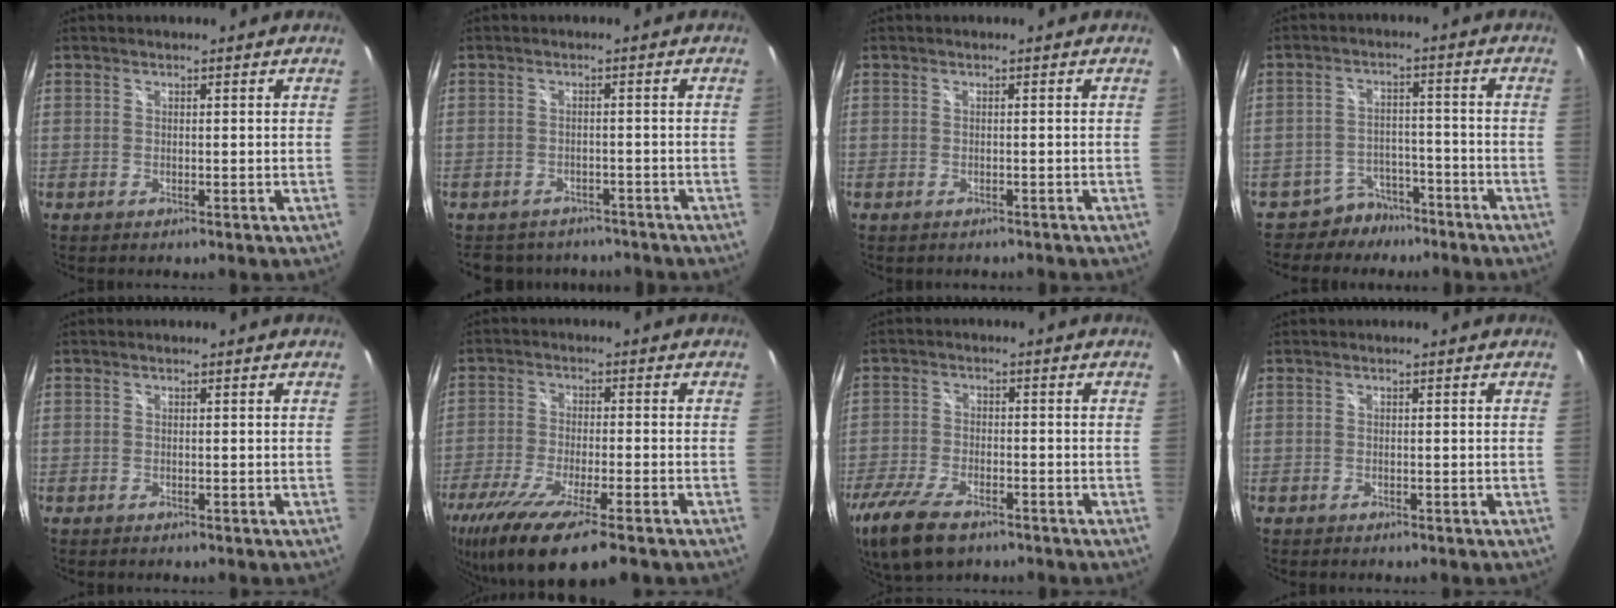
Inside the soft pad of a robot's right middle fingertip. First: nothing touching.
{"total": 8.3, "force": [-7.1, 3.8, 2.2], "torque": [-0.046, -0.001, -0.092]}
{"total": 0.9, "force": [-0.8, 0.3, 0.3], "torque": [-0.008, -0.004, -0.009]}
{"total": 6.3, "force": [-5.2, 3.6, 0.2], "torque": [-0.009, 0.020, -0.076]}
{"total": 0.0}
{"total": 15.4, "force": [-10.5, 2.6, 11.0], "torque": [-0.224, -0.063, -0.184]}
{"total": 12.8, "force": [-8.6, 5.6, 7.7], "torque": [-0.192, -0.040, -0.159]}
{"total": 0.0}